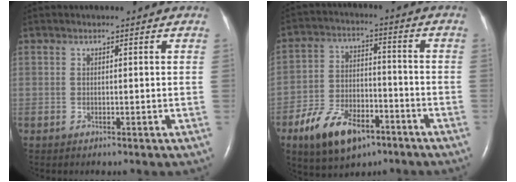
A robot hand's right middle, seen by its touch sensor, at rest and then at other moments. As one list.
[{"total": 12.2, "force": [-7.2, 6.1, 7.7], "torque": [-0.145, 0.004, -0.121]}]